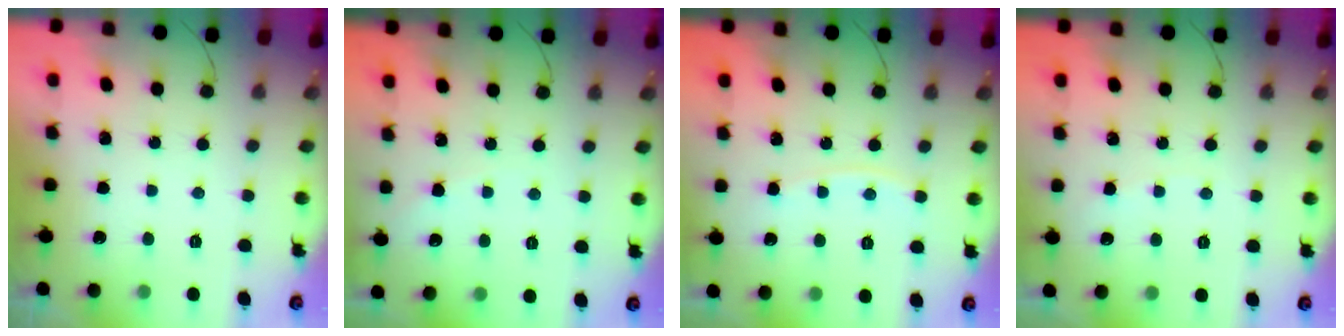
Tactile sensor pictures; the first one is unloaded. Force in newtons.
{"total": 3.0, "press": 2.9, "slide": 0.5}
{"total": 4.8, "press": 4.8, "slide": 0.6}
{"total": 2.0, "press": 2.0, "slide": 0.3}